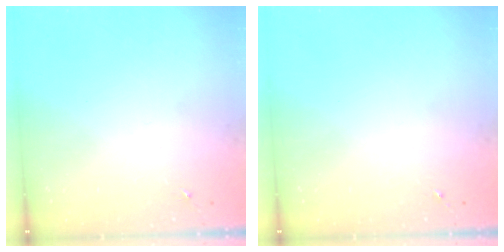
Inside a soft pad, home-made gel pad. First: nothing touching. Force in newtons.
{"total": 0.0}